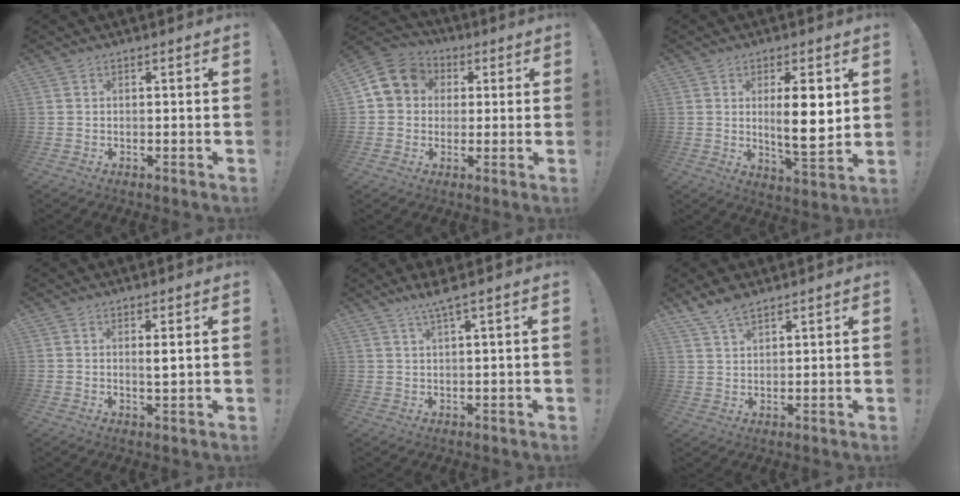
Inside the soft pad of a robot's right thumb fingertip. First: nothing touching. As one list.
[{"total": 9.6, "force": [2.0, 8.5, 3.9], "torque": [-0.057, 0.006, 0.045]}, {"total": 11.1, "force": [2.2, 2.8, 10.5], "torque": [-0.165, -0.016, 0.029]}, {"total": 2.4, "force": [0.8, 0.2, 2.2], "torque": [-0.023, -0.012, 0.009]}, {"total": 4.8, "force": [3.2, -0.6, 3.5], "torque": [-0.064, -0.012, 0.052]}, {"total": 6.0, "force": [4.8, 2.3, 2.6], "torque": [-0.051, -0.022, 0.092]}]